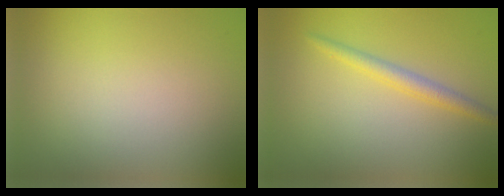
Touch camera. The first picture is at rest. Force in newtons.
{"total": 2.0, "press": 2.0, "slide": 0.1}